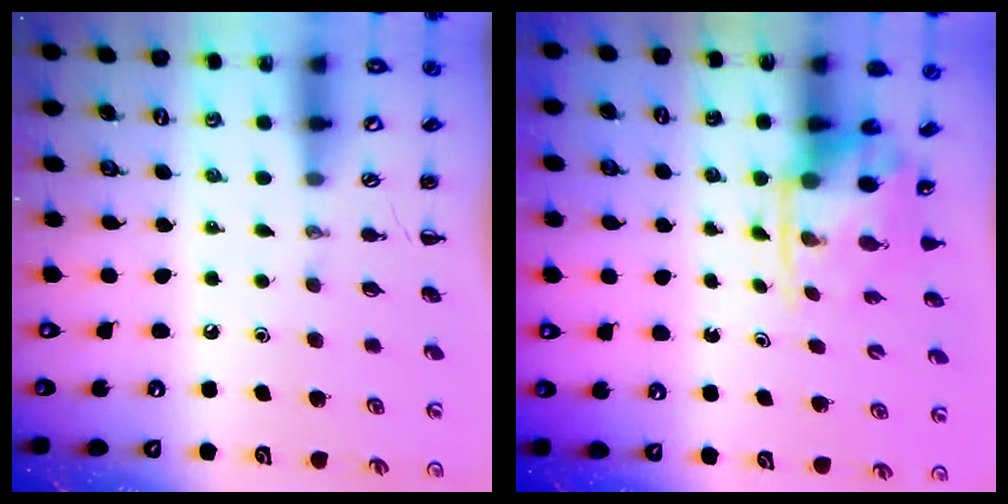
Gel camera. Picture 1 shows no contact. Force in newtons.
{"total": 3.9, "press": 3.8, "slide": 0.8}